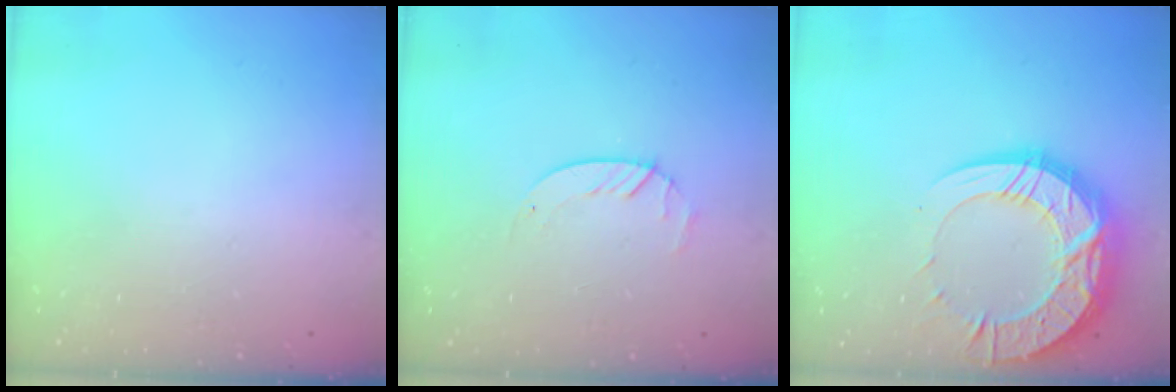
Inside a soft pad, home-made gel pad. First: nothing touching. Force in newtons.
{"total": 1.4, "press": 1.4, "slide": 0.2}
{"total": 20.3, "press": 20.2, "slide": 1.7}